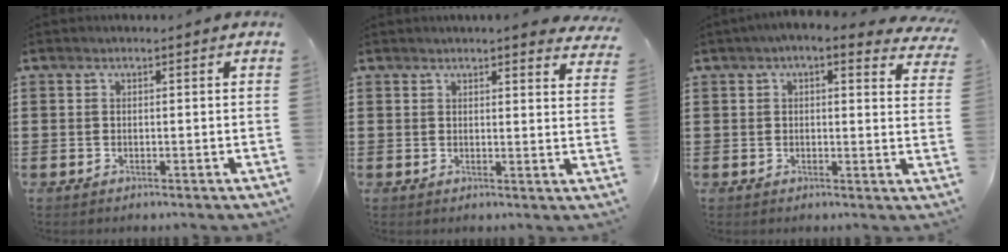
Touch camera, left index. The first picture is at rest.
{"total": 2.8, "force": [2.7, -0.3, 0.7], "torque": [-0.013, -0.012, 0.049]}
{"total": 3.8, "force": [2.9, 0.7, 2.3], "torque": [-0.054, -0.004, 0.051]}